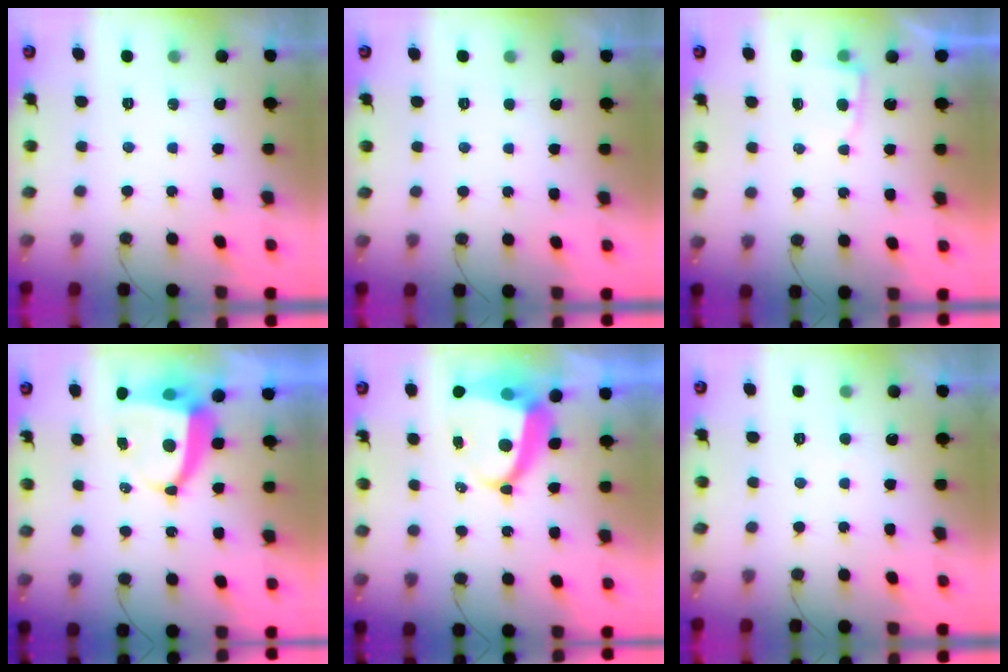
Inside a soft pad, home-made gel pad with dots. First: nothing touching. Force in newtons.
{"total": 1.7, "press": 1.7, "slide": 0.2}
{"total": 2.8, "press": 2.8, "slide": 0.4}
{"total": 7.3, "press": 7.3, "slide": 1.0}
{"total": 8.6, "press": 8.5, "slide": 1.0}
{"total": 1.5, "press": 1.5, "slide": 0.2}